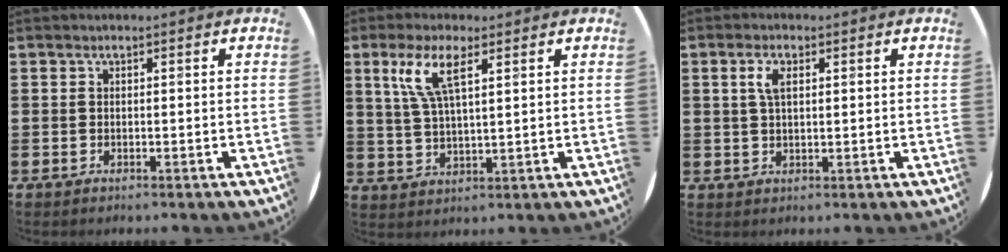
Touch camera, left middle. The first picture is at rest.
{"total": 6.6, "force": [3.6, 1.6, 5.2], "torque": [-0.115, 0.009, 0.062]}
{"total": 3.4, "force": [1.3, 1.6, 2.7], "torque": [-0.058, 0.010, 0.021]}